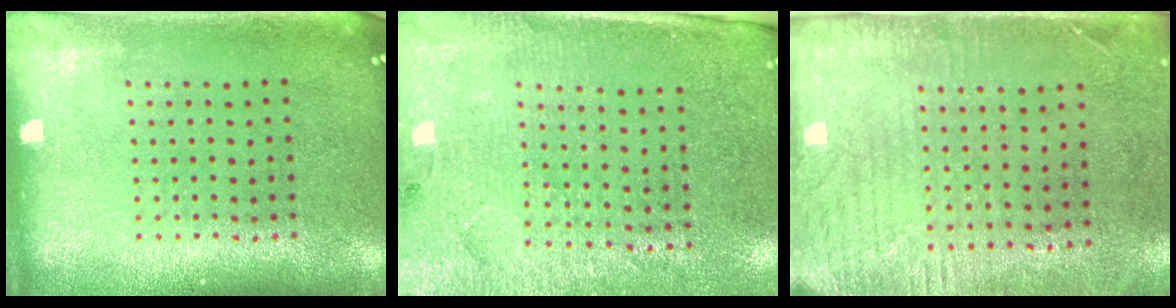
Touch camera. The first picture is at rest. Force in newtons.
{"total": 3.0, "press": 2.8, "slide": 0.9}
{"total": 2.9, "press": 2.3, "slide": 1.7}